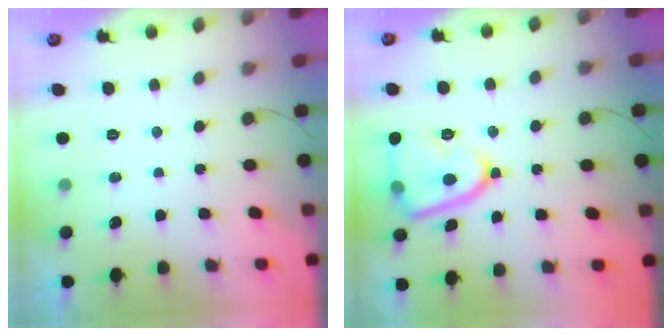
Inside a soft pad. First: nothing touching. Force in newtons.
{"total": 14.4, "press": 14.3, "slide": 1.2}